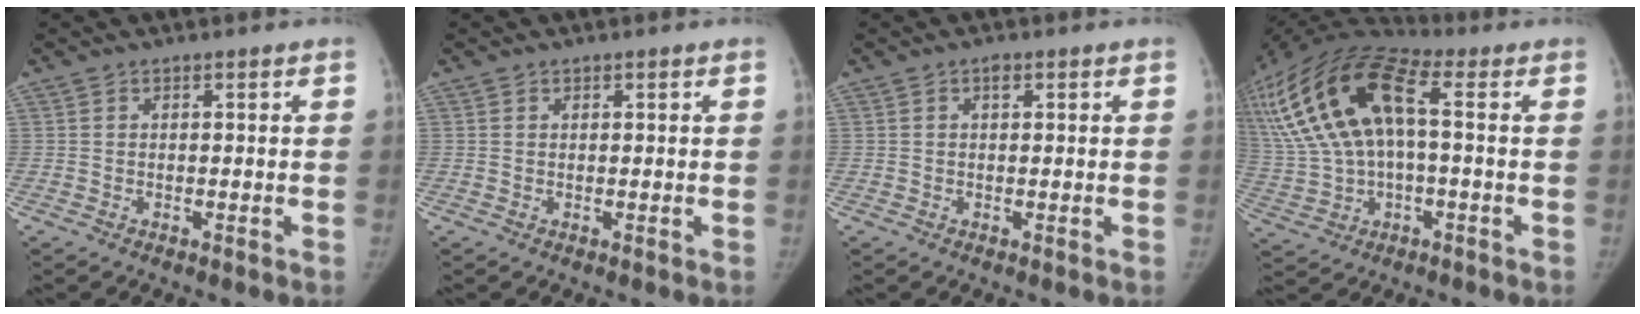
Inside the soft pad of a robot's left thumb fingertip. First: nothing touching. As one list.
[{"total": 0.5, "force": [0.2, 0.5, 0.1], "torque": [0.007, 0.001, 0.001]}, {"total": 1.4, "force": [0.5, 0.9, 0.9], "torque": [-0.008, 0.001, 0.005]}, {"total": 24.5, "force": [4.6, 12.8, 20.4], "torque": [-0.459, 0.042, 0.080]}]